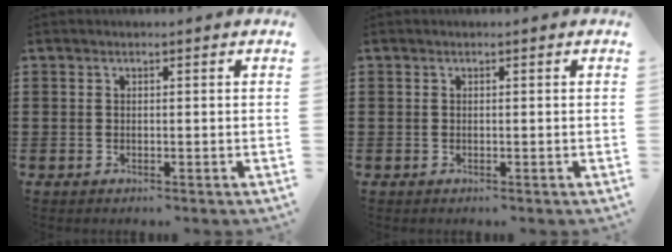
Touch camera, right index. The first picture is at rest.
{"total": 0.0}